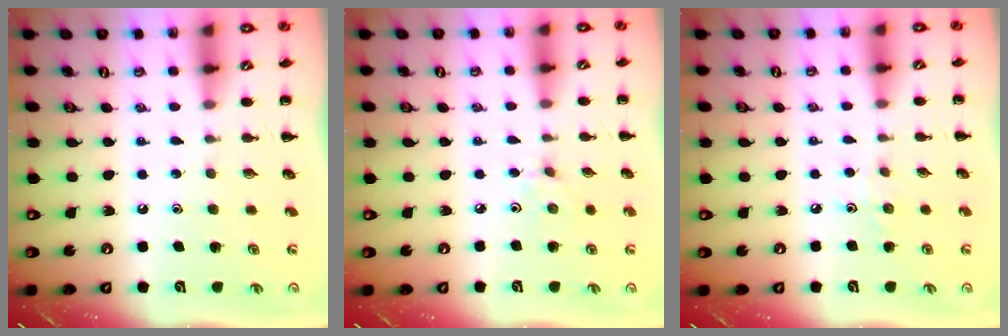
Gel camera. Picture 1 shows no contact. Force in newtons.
{"total": 2.4, "press": 2.3, "slide": 0.8}
{"total": 3.5, "press": 3.3, "slide": 1.3}